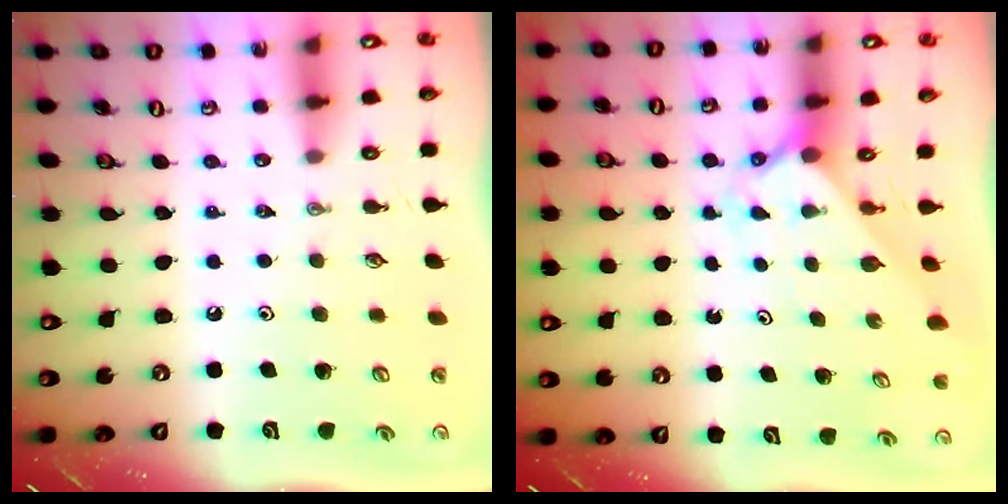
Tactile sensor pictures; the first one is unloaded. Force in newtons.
{"total": 2.0, "press": 2.0, "slide": 0.2}